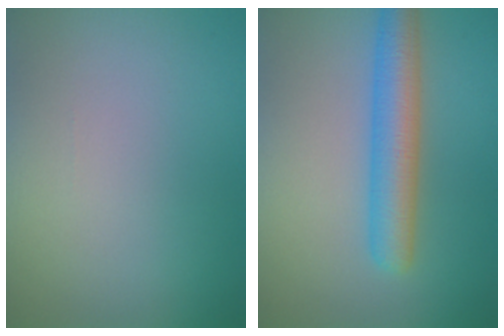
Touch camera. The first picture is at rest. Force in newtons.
{"total": 5.1, "press": 5.1, "slide": 0.1}